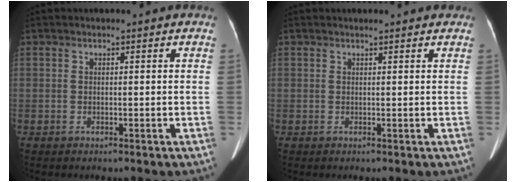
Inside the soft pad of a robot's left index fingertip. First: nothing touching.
{"total": 1.9, "force": [1.7, 0.3, 0.9], "torque": [-0.015, 0.012, 0.020]}